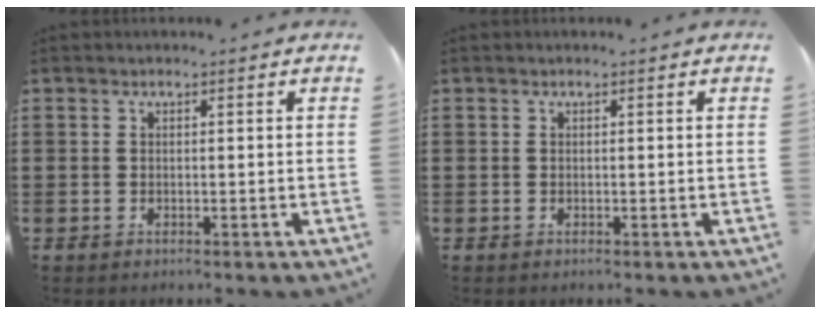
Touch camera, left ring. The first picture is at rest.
{"total": 0.0}